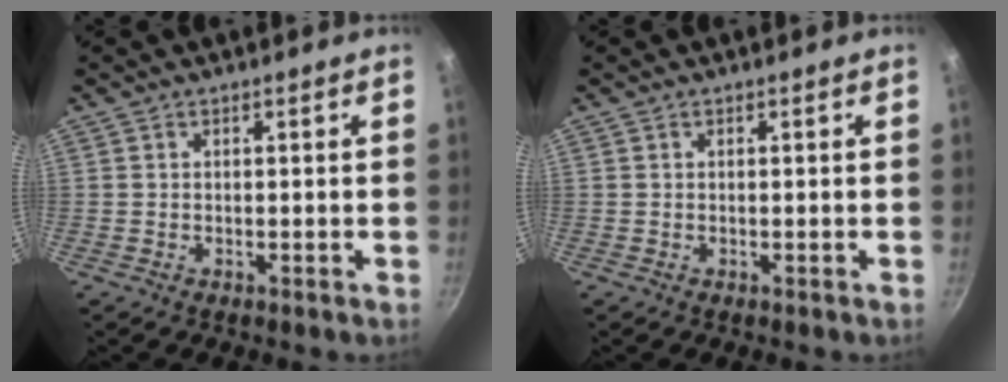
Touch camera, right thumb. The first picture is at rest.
{"total": 0.0}